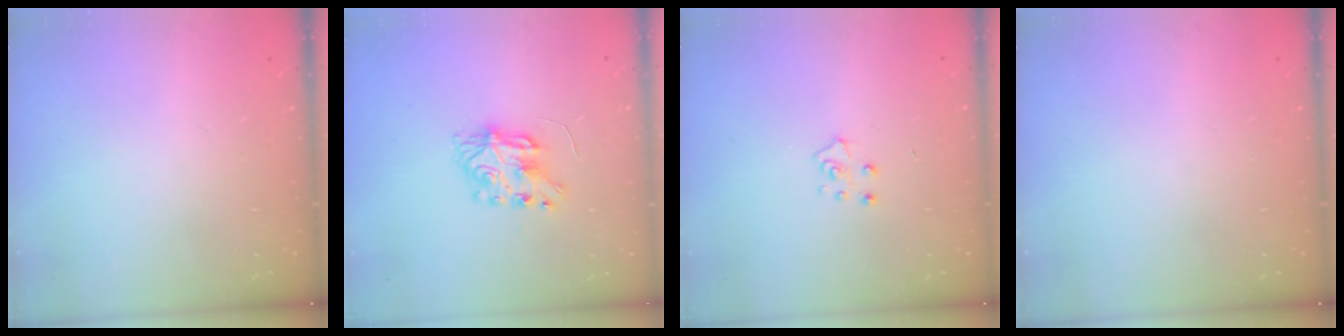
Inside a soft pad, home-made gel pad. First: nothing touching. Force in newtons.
{"total": 7.5, "press": 7.5, "slide": 0.3}
{"total": 5.3, "press": 5.3, "slide": 0.5}
{"total": 0.0}